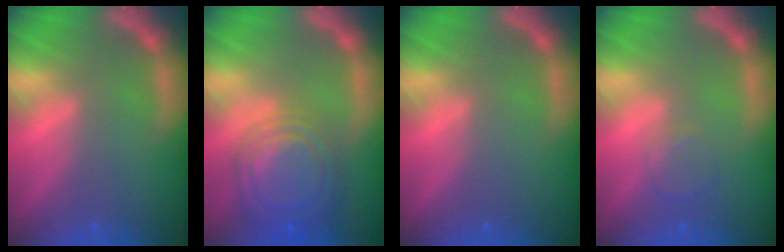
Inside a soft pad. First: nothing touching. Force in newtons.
{"total": 10.0}
{"total": 0.0}
{"total": 2.0}